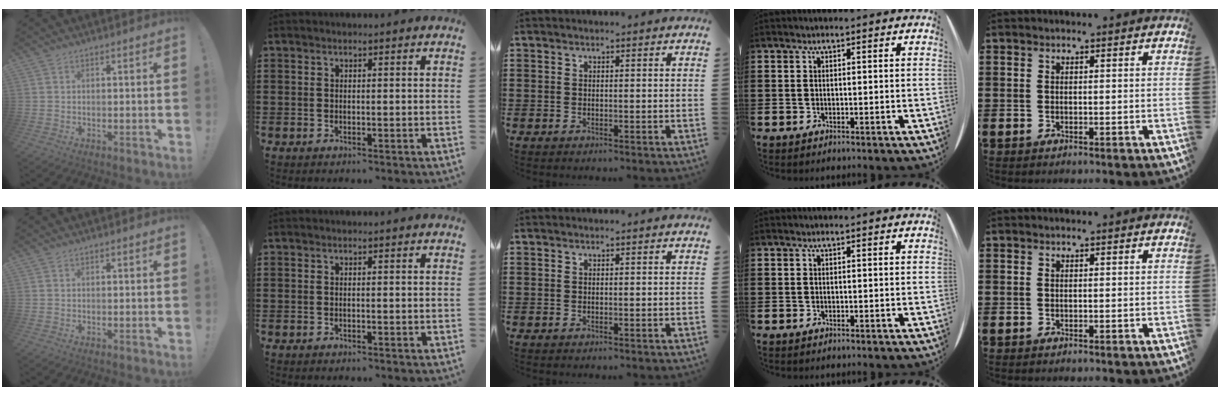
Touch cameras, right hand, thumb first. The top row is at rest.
{}